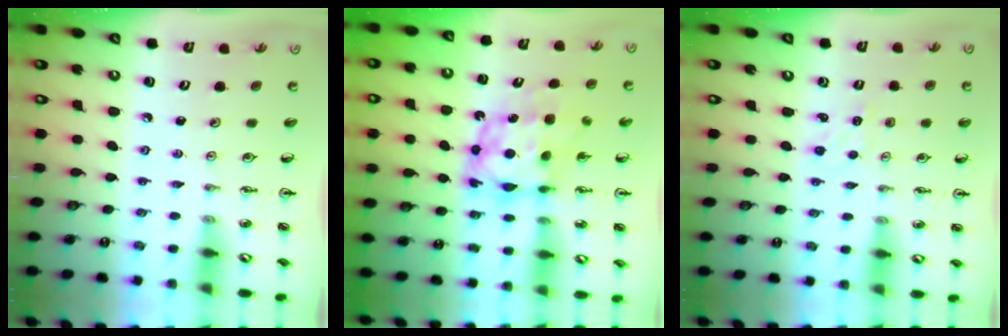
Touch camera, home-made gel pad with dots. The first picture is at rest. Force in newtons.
{"total": 8.0, "press": 8.0, "slide": 0.7}
{"total": 0.9, "press": 0.8, "slide": 0.2}